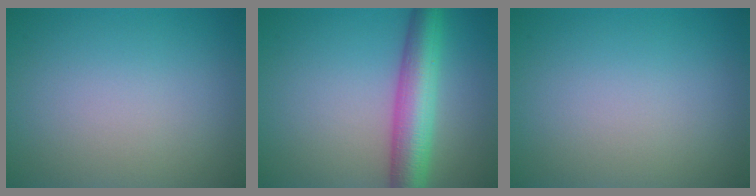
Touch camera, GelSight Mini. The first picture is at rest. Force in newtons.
{"total": 6.5, "press": 6.5, "slide": 0.4}
{"total": 0.0}